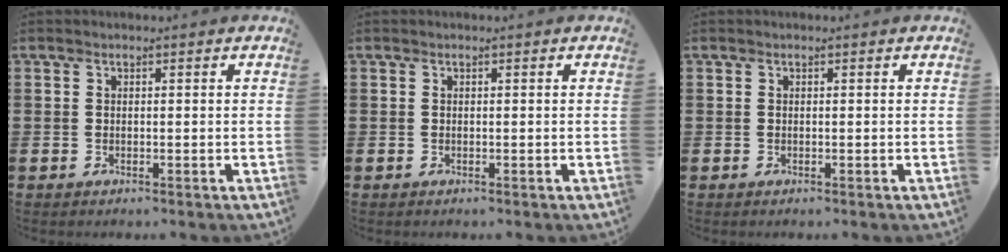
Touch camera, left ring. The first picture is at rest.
{"total": 0.0}
{"total": 0.0}